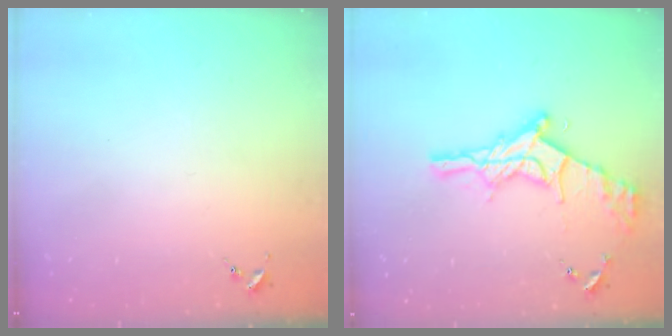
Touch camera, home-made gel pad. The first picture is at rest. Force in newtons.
{"total": 19.0, "press": 18.9, "slide": 1.3}